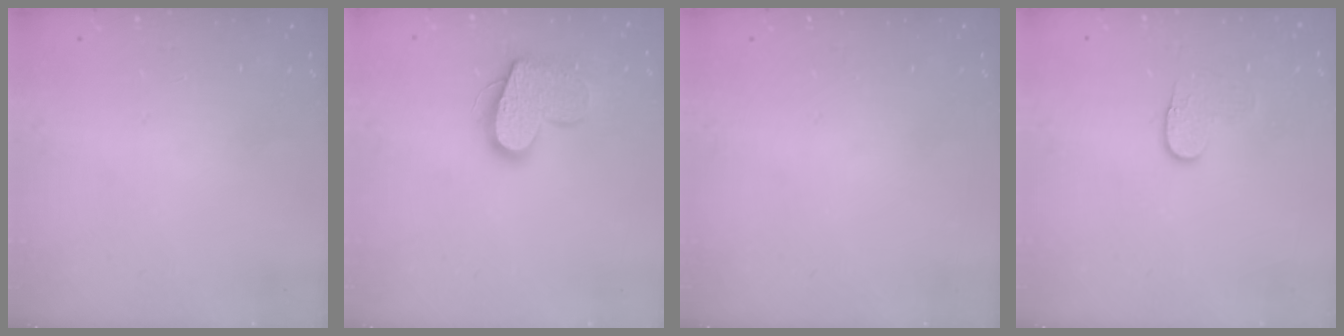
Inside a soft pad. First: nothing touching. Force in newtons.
{"total": 14.3, "press": 14.3, "slide": 1.1}
{"total": 0.0}
{"total": 3.8, "press": 3.8, "slide": 0.4}